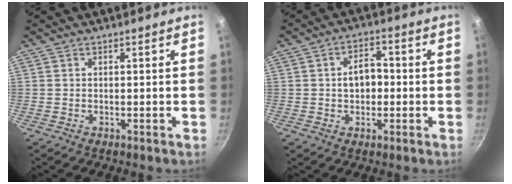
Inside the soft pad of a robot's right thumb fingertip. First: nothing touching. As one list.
[{"total": 6.0, "force": [-0.2, 4.2, 4.3], "torque": [-0.042, 0.016, -0.007]}]